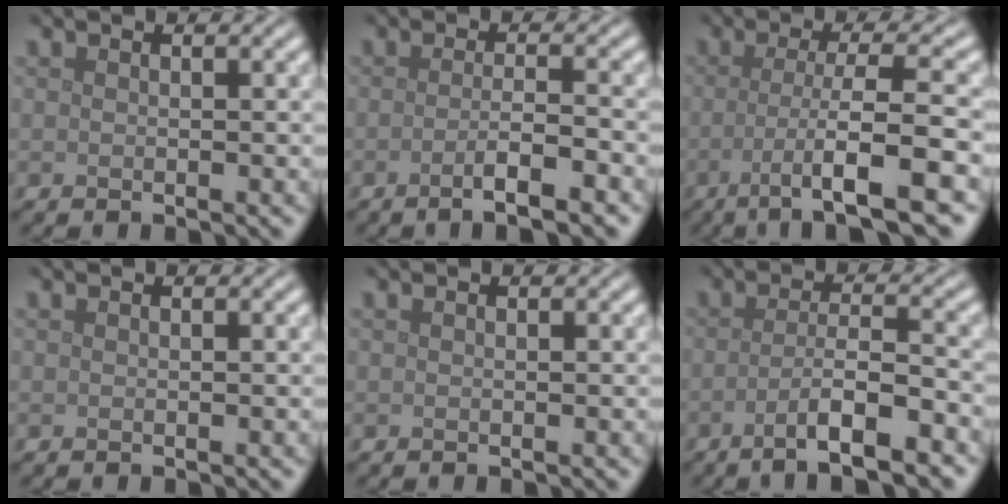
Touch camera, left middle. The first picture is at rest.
{"total": 3.8, "force": [-1.8, 0.7, 3.3], "torque": [-0.050, 0.003, -0.037]}
{"total": 6.8, "force": [-2.5, 1.1, 6.3], "torque": [-0.093, -0.003, -0.050]}
{"total": 0.0}
{"total": 0.0}
{"total": 5.5, "force": [-2.8, 1.0, 4.6], "torque": [-0.074, 0.001, -0.055]}